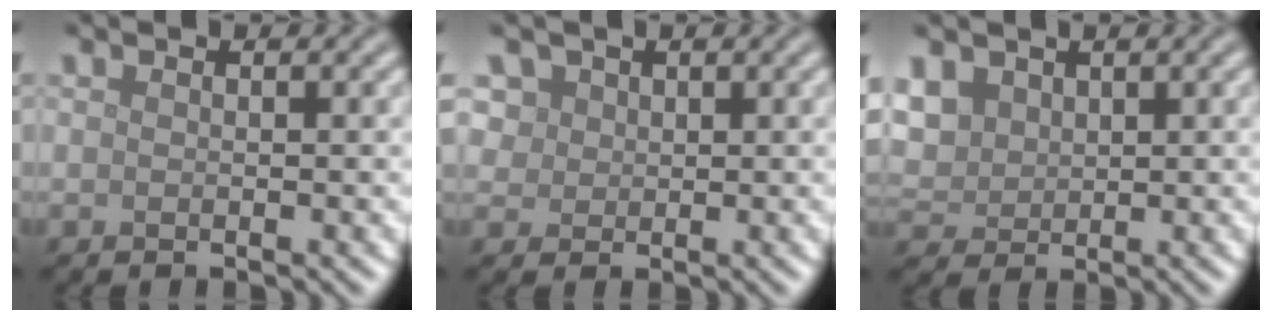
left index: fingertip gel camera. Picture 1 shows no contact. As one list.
[{"total": 3.6, "force": [1.9, 2.7, 1.3], "torque": [-0.036, 0.006, 0.036]}, {"total": 3.7, "force": [1.7, 2.8, 1.7], "torque": [-0.057, 0.002, 0.039]}]